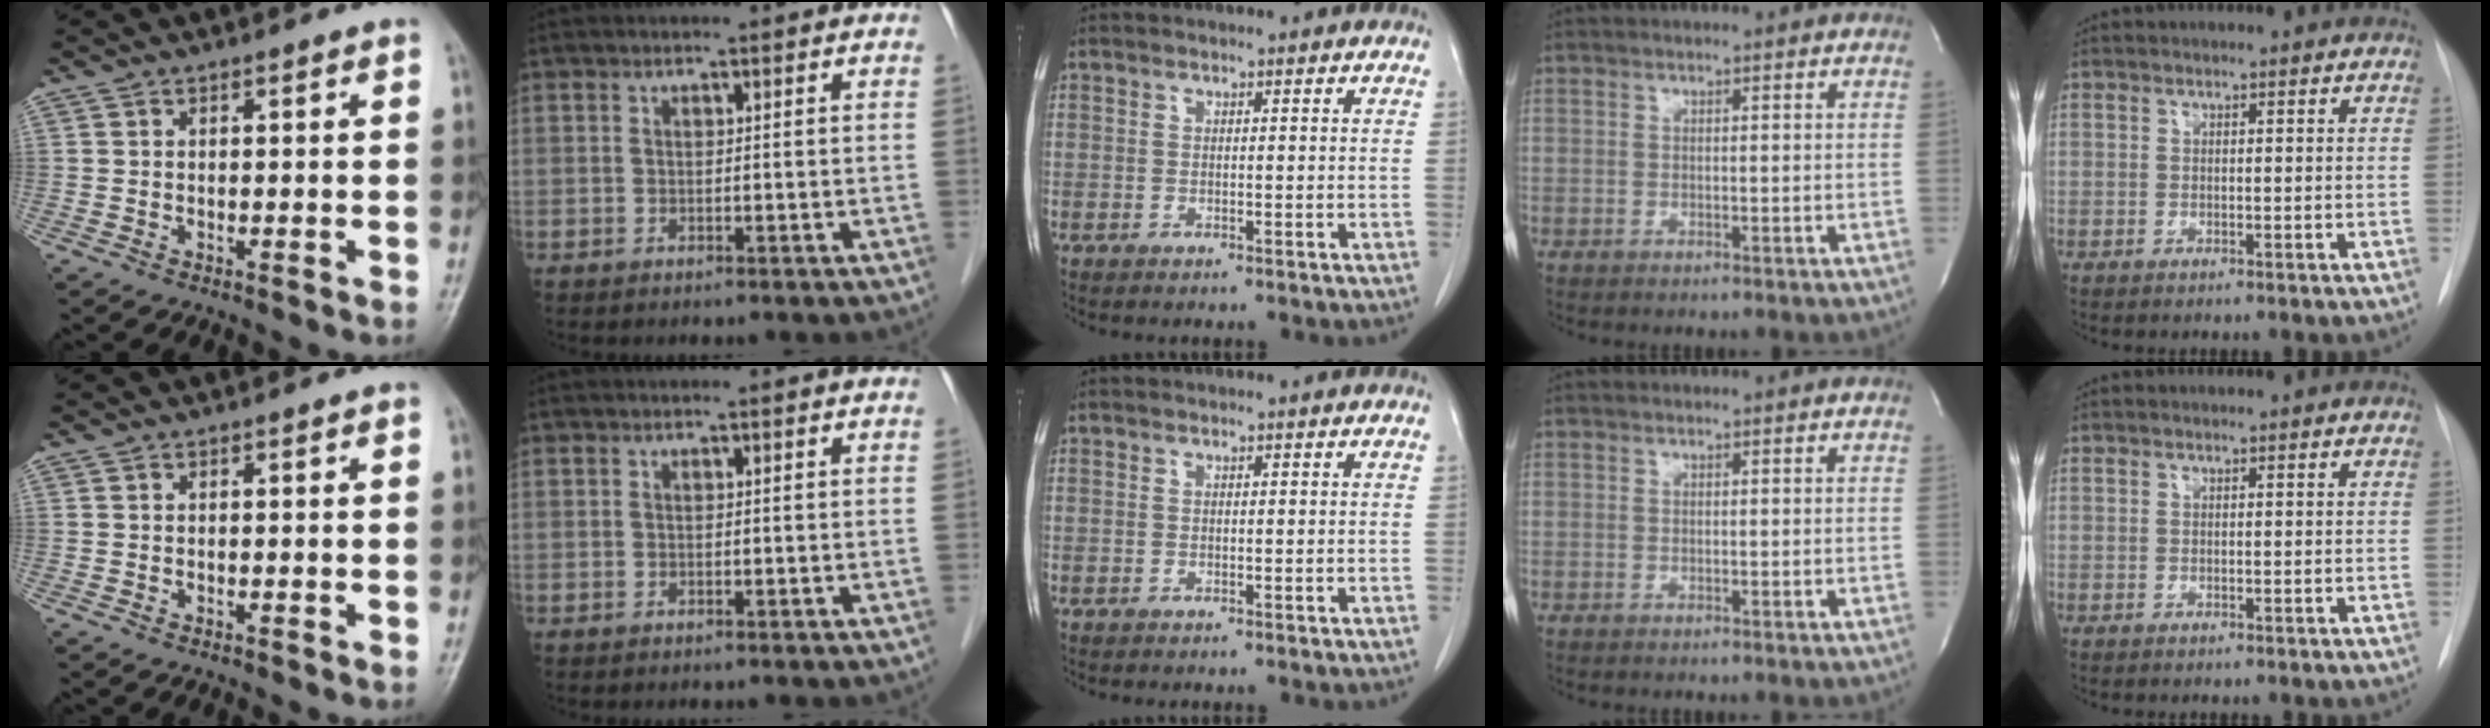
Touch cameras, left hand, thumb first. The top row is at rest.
{}